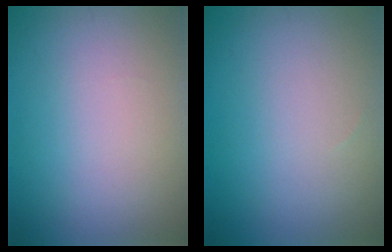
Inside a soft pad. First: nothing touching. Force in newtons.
{"total": 0.0}